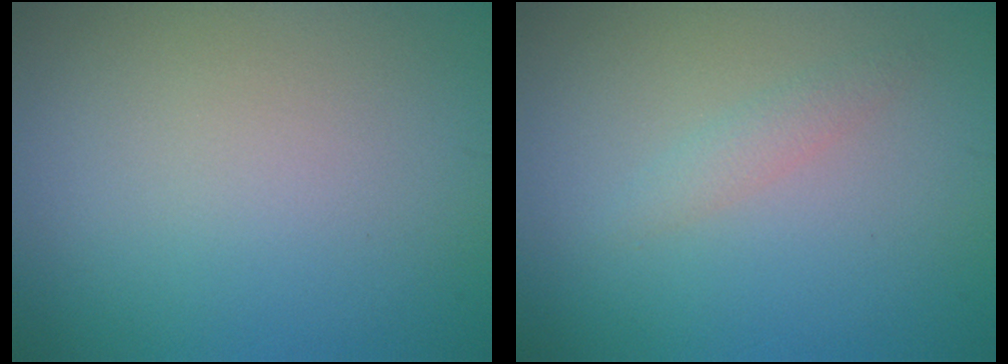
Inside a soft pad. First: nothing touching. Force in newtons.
{"total": 1.2, "press": 1.2, "slide": 0.0}